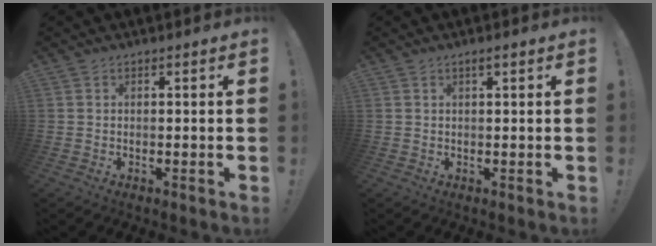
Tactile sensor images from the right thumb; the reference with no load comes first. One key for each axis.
{"total": 1.6, "fx": 0.7, "fy": 0.2, "fz": 1.4, "tx": -0.020, "ty": -0.002, "tz": 0.009}